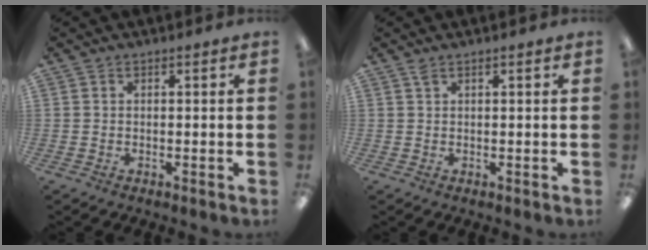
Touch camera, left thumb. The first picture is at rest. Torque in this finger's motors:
{"motor_torque": [0.13, 0.00, 0.10, 0.10, 0.00]}